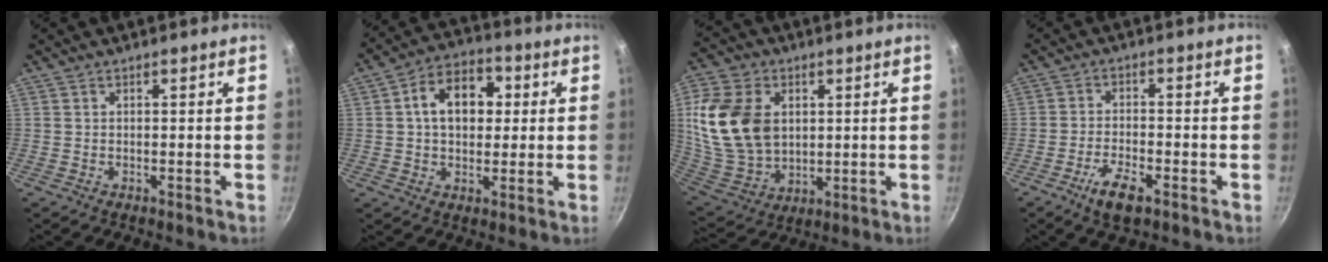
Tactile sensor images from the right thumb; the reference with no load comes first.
{"total": 11.6, "force": [2.0, 8.2, 8.0], "torque": [-0.087, 0.017, 0.018]}
{"total": 19.0, "force": [3.5, 13.6, 12.8], "torque": [-0.237, -0.012, 0.080]}
{"total": 6.5, "force": [-3.5, 2.3, 4.9], "torque": [-0.091, 0.014, -0.066]}